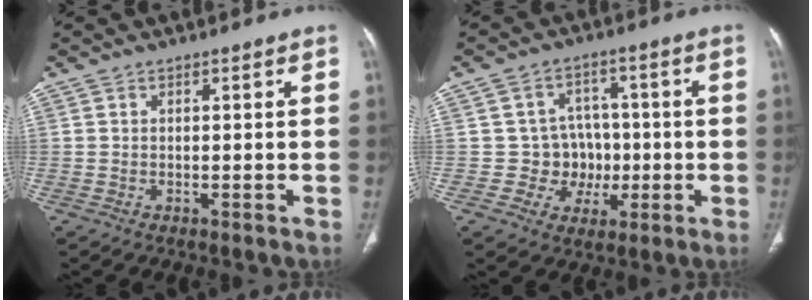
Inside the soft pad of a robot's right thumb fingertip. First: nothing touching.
{"total": 7.9, "force": [-0.9, 7.6, 2.0], "torque": [0.024, 0.024, -0.011]}